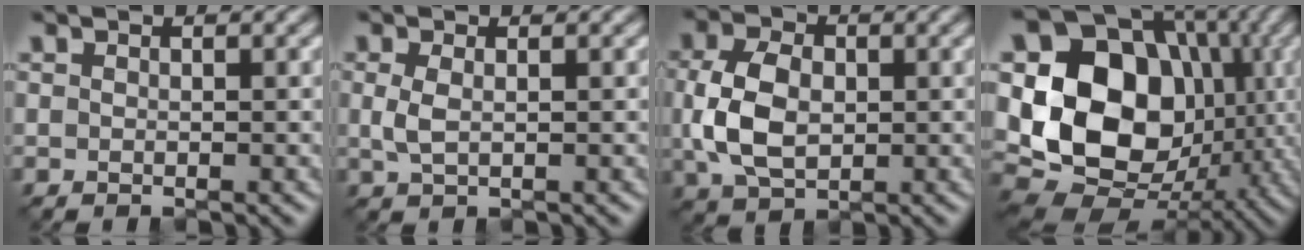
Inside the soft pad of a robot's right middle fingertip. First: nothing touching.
{"total": 1.4, "force": [-0.1, 0.6, 1.2], "torque": [-0.033, -0.002, 0.000]}
{"total": 5.9, "force": [-0.2, 4.1, 4.2], "torque": [-0.095, 0.001, -0.004]}
{"total": 15.6, "force": [0.7, 12.3, 9.6], "torque": [-0.172, -0.003, 0.007]}